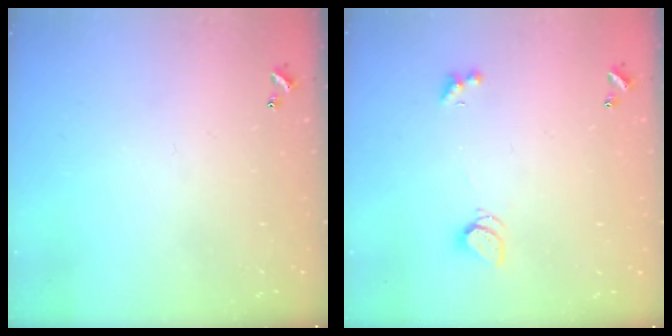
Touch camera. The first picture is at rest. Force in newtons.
{"total": 1.4, "press": 1.4, "slide": 0.5}